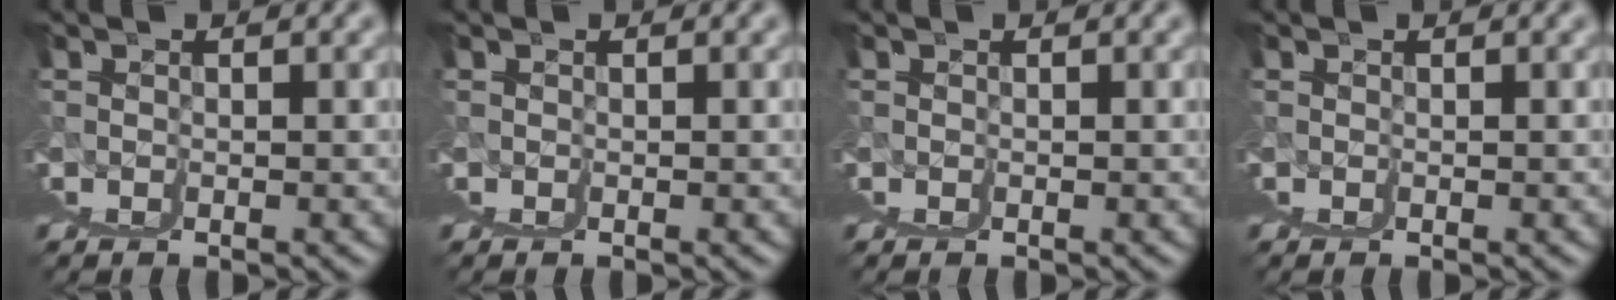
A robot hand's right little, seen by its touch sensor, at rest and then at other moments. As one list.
[{"total": 0.0}, {"total": 0.0}, {"total": 0.0}]